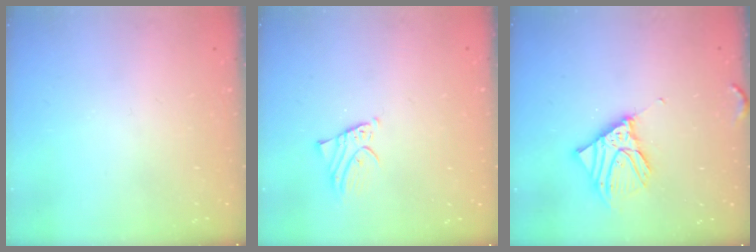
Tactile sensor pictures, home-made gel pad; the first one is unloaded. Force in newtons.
{"total": 1.8, "press": 1.8, "slide": 0.4}
{"total": 10.8, "press": 10.7, "slide": 1.5}